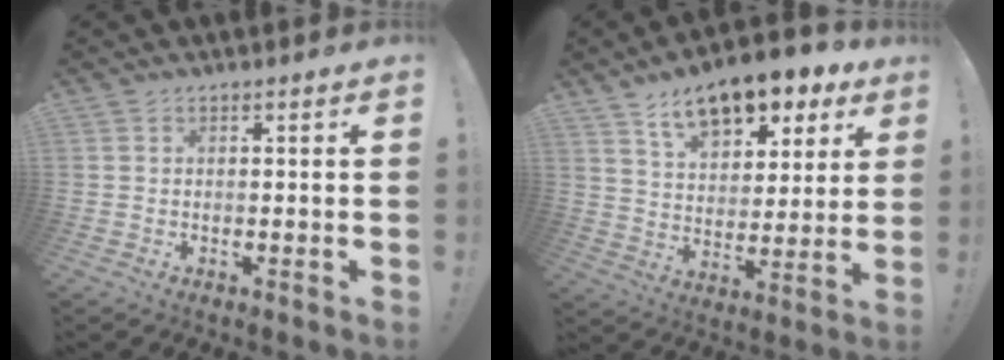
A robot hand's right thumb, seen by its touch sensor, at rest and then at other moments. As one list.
[{"total": 14.6, "force": [10.1, 7.2, 7.7], "torque": [-0.116, -0.068, 0.179]}]